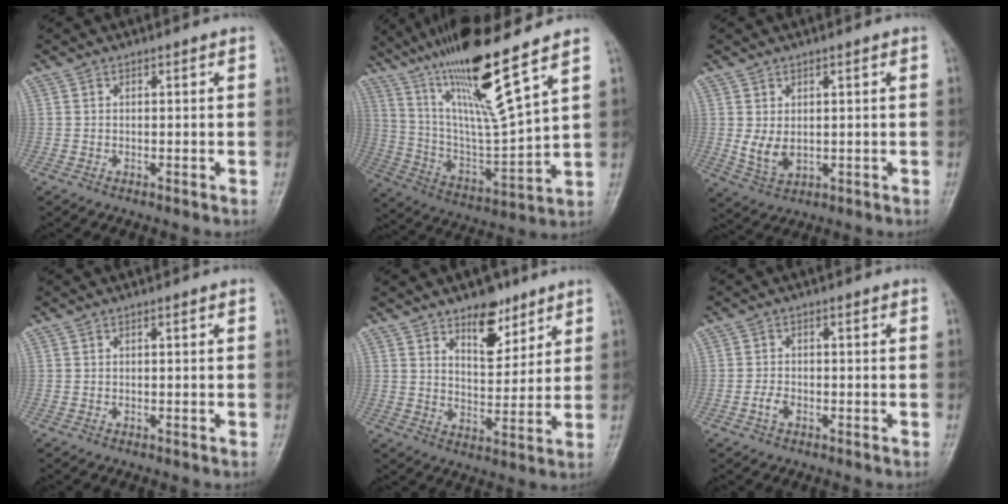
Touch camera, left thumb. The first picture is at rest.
{"total": 20.5, "force": [13.6, 1.5, 15.2], "torque": [-0.257, -0.064, 0.254]}
{"total": 5.0, "force": [0.5, 2.9, 4.0], "torque": [-0.068, -0.008, 0.021]}
{"total": 0.0}
{"total": 9.2, "force": [6.0, 4.6, 5.2], "torque": [-0.050, -0.041, 0.098]}
{"total": 2.3, "force": [-1.1, 1.3, 1.5], "torque": [-0.032, 0.010, -0.023]}